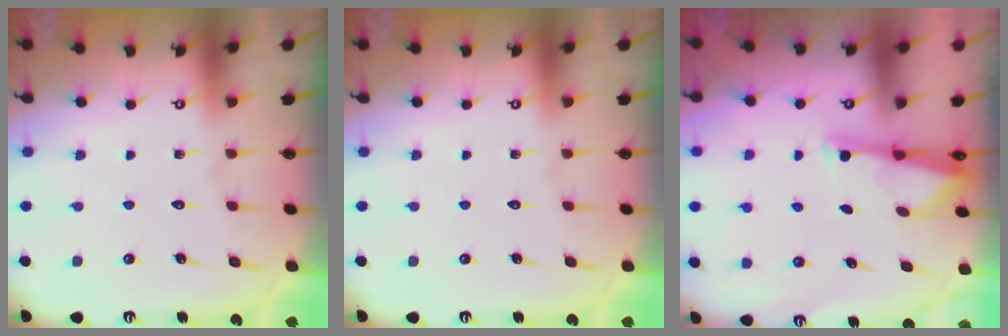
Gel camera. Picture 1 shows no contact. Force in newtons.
{"total": 0.0}
{"total": 2.9, "press": 2.8, "slide": 0.6}